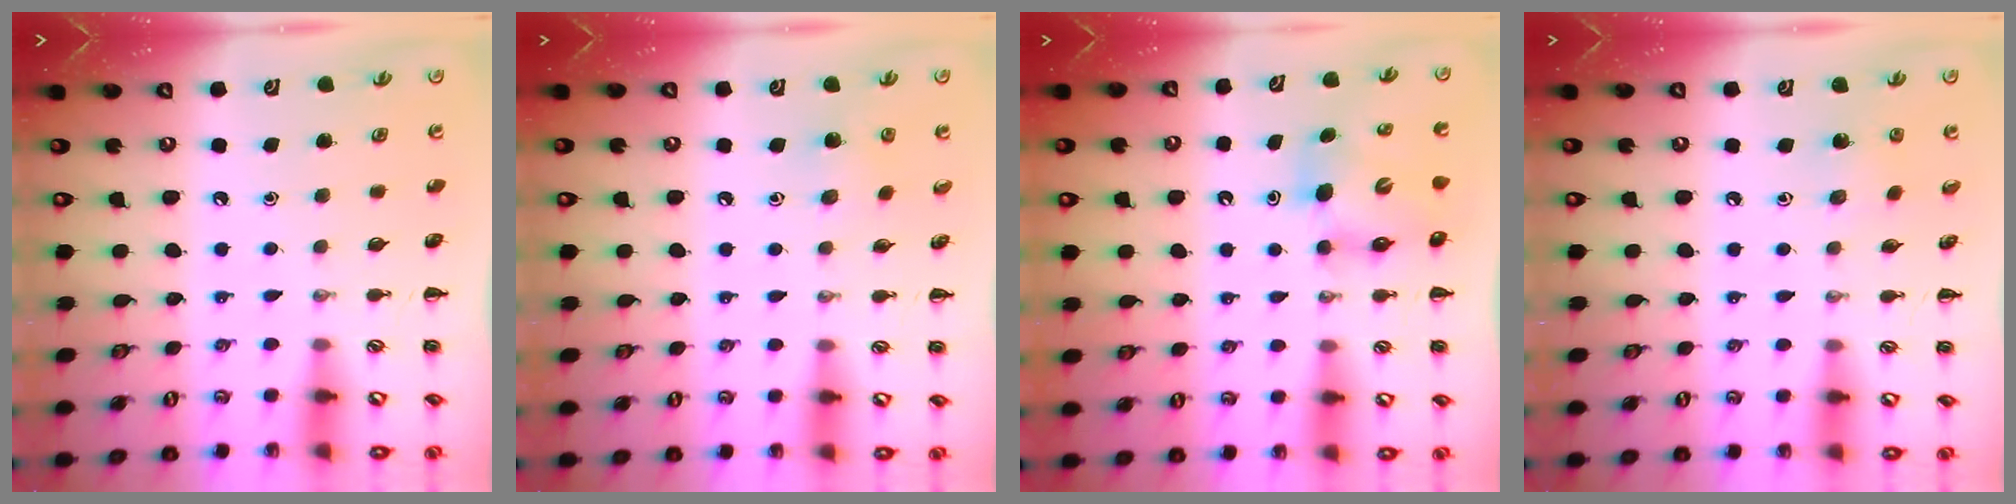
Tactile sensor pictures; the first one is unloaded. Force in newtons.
{"total": 3.9, "press": 3.7, "slide": 1.1}
{"total": 7.5, "press": 7.4, "slide": 1.2}
{"total": 2.4, "press": 2.4, "slide": 0.6}